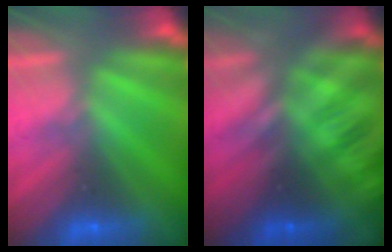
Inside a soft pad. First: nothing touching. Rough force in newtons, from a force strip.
{"total": 2.9}